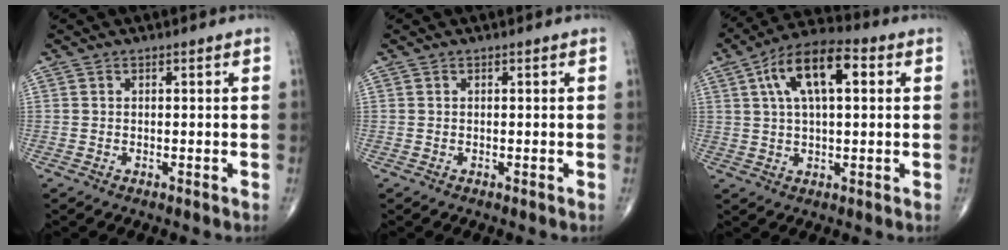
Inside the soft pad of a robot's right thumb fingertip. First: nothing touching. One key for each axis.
{"total": 0.0}
{"total": 13.1, "fx": 3.8, "fy": 5.7, "fz": 11.2, "tx": -0.193, "ty": 0.022, "tz": 0.059}